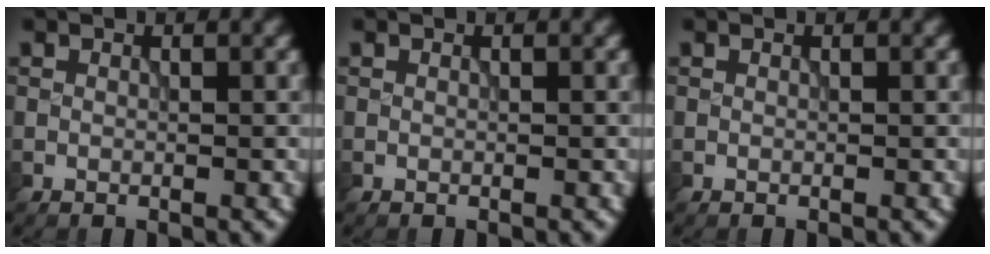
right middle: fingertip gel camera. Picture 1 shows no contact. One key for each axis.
{"total": 0.0}
{"total": 0.0}